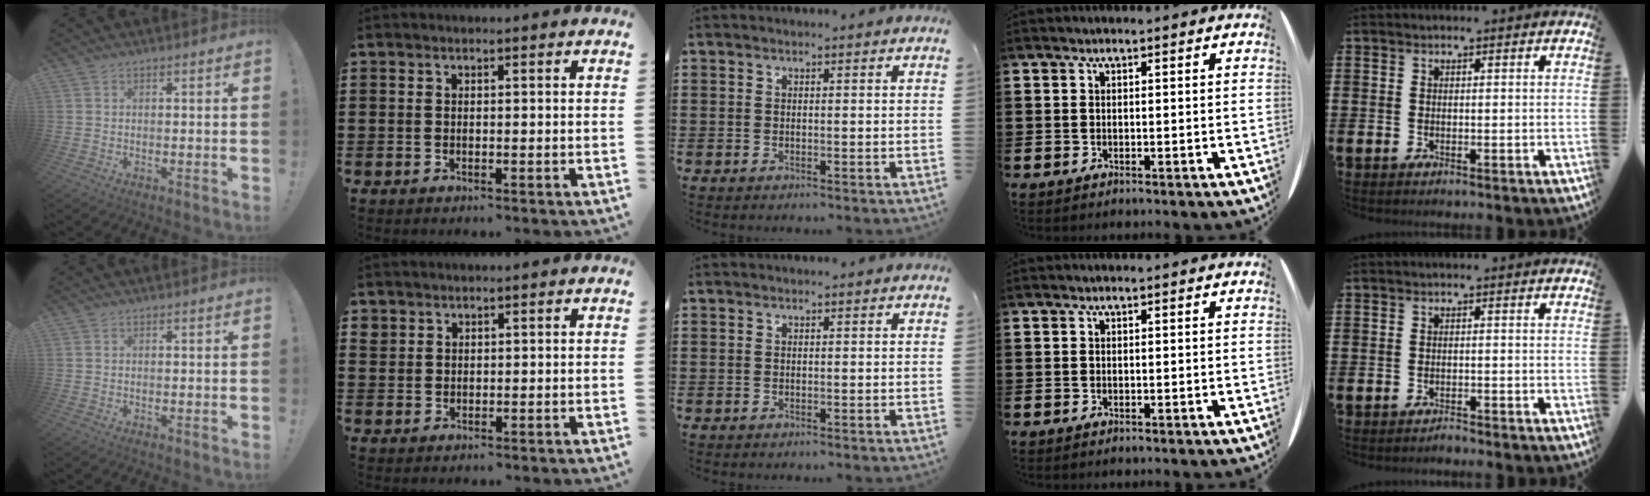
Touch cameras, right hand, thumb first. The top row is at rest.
{"index": {"total": 1.4, "force": [1.1, 0.9, 0.1], "torque": [-0.004, 0.003, 0.022]}, "little": {"total": 1.0, "force": [-1.0, 0.0, 0.0], "torque": [-0.004, 0.000, -0.020]}}